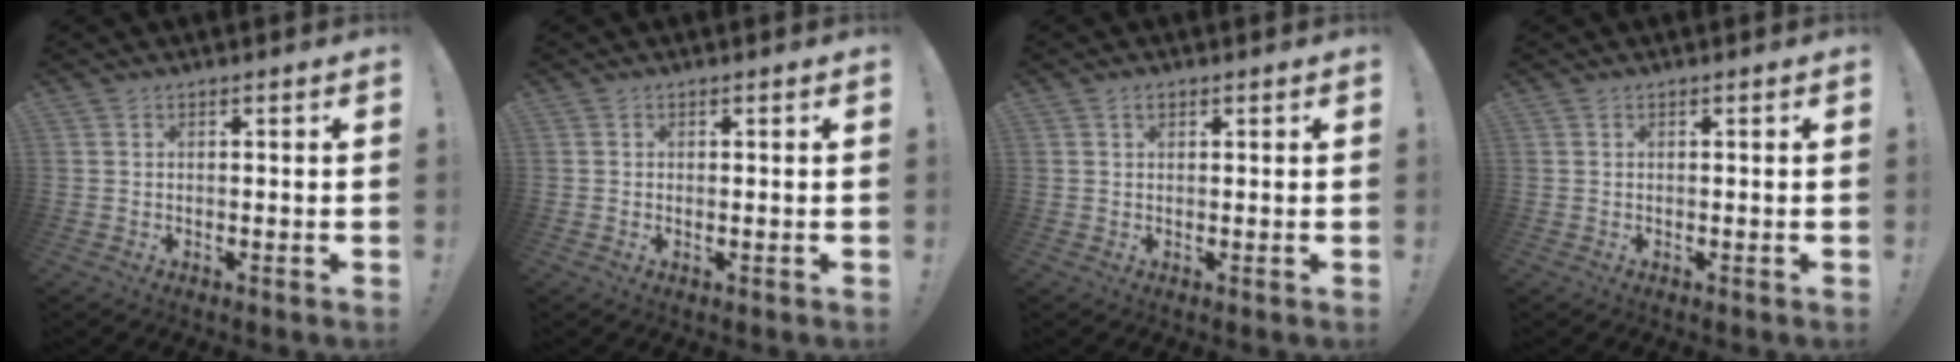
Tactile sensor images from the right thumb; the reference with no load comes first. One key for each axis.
{"total": 0.0}
{"total": 1.4, "fx": 0.8, "fy": 0.8, "fz": 0.7, "tx": -0.014, "ty": 0.003, "tz": 0.015}
{"total": 0.0}